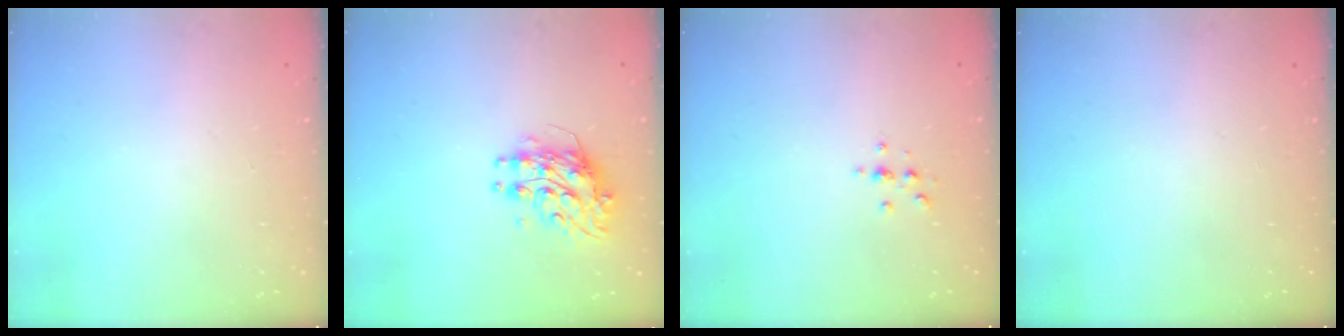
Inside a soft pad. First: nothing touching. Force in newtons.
{"total": 8.9, "press": 8.9, "slide": 0.5}
{"total": 2.3, "press": 2.3, "slide": 0.2}
{"total": 0.0}